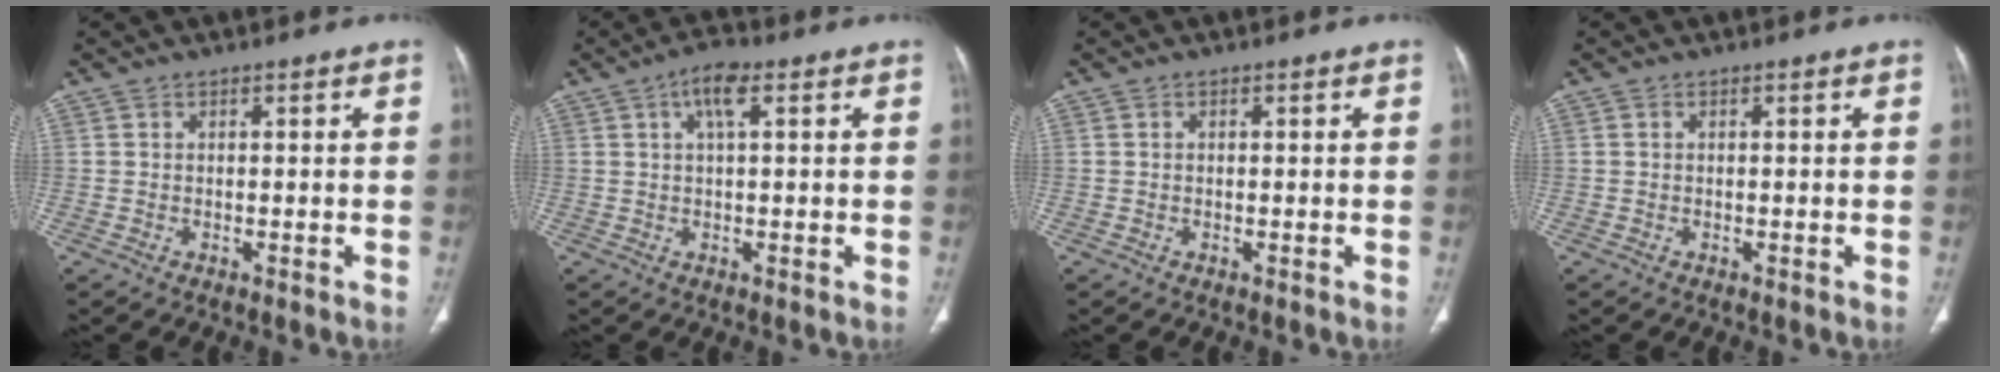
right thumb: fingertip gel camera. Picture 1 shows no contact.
{"total": 4.7, "force": [1.7, 1.7, 4.0], "torque": [-0.070, 0.003, 0.025]}
{"total": 0.0}
{"total": 0.0}